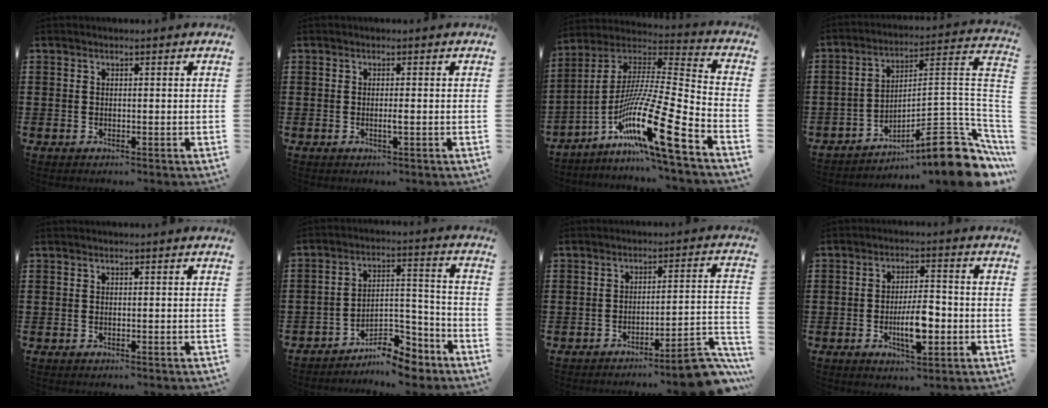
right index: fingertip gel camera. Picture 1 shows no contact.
{"total": 1.1, "force": [-0.3, 0.0, 1.0], "torque": [-0.026, -0.007, -0.008]}
{"total": 17.3, "force": [-10.1, 1.2, 14.0], "torque": [-0.274, -0.002, -0.188]}
{"total": 9.9, "force": [-7.8, 2.0, 5.7], "torque": [-0.068, 0.010, -0.149]}
{"total": 0.0}
{"total": 9.1, "force": [-7.7, 2.8, 3.9], "torque": [-0.051, 0.036, -0.142]}
{"total": 8.3, "force": [-6.9, 0.8, 4.5], "torque": [-0.061, 0.014, -0.128]}
{"total": 7.4, "force": [-2.1, 2.6, 6.6], "torque": [-0.130, -0.002, -0.040]}